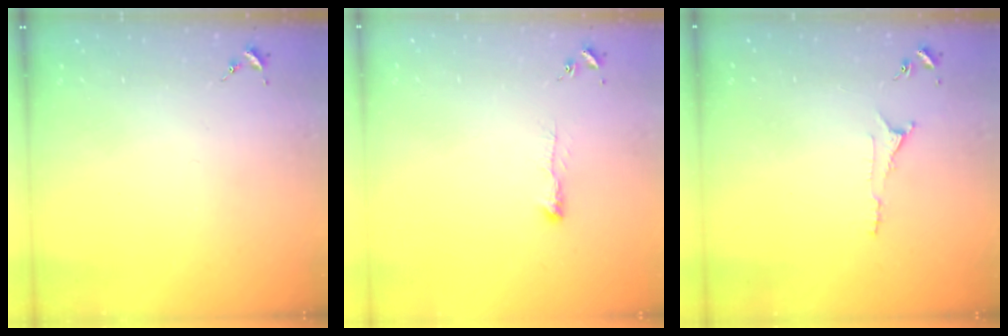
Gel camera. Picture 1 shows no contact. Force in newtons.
{"total": 4.5, "press": 4.4, "slide": 0.7}
{"total": 5.3, "press": 5.3, "slide": 0.6}